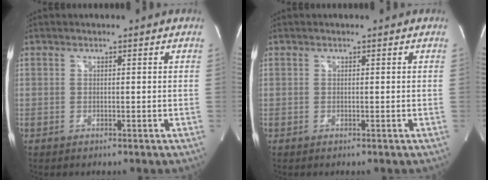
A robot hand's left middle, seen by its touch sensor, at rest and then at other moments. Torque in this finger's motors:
{"motor_torque": [0.00, 0.00, -0.03, 0.00]}